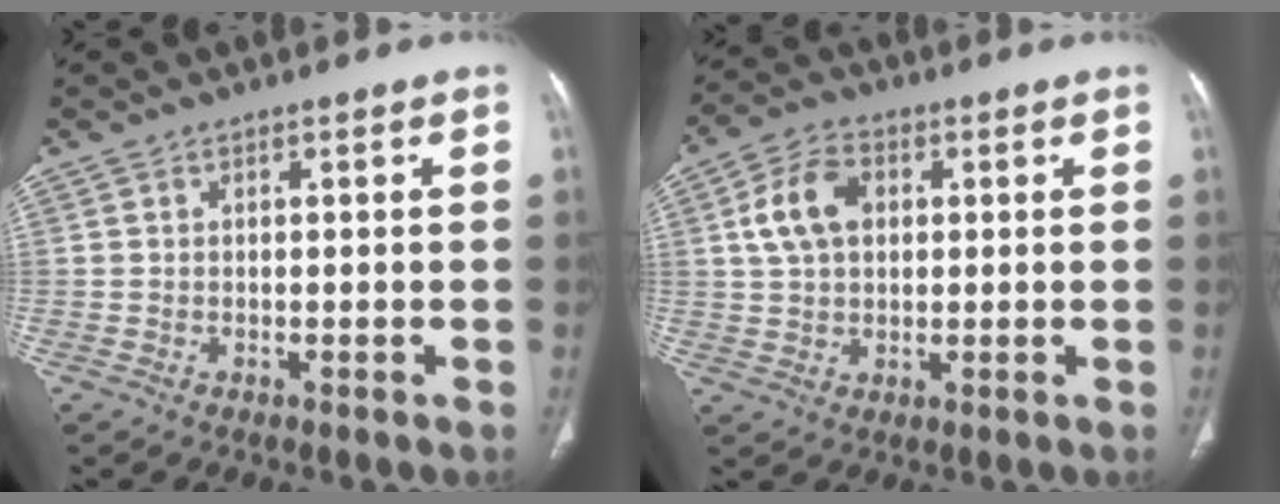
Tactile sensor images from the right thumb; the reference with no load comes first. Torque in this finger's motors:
{"motor_torque": [0.12, 0.21, 0.31, -0.50, 0.21]}